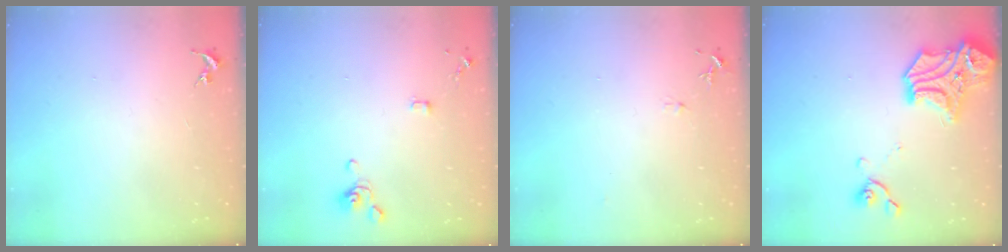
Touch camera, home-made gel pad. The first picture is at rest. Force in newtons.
{"total": 3.9, "press": 3.8, "slide": 0.9}
{"total": 4.1, "press": 4.1, "slide": 0.5}
{"total": 18.6, "press": 18.5, "slide": 1.4}